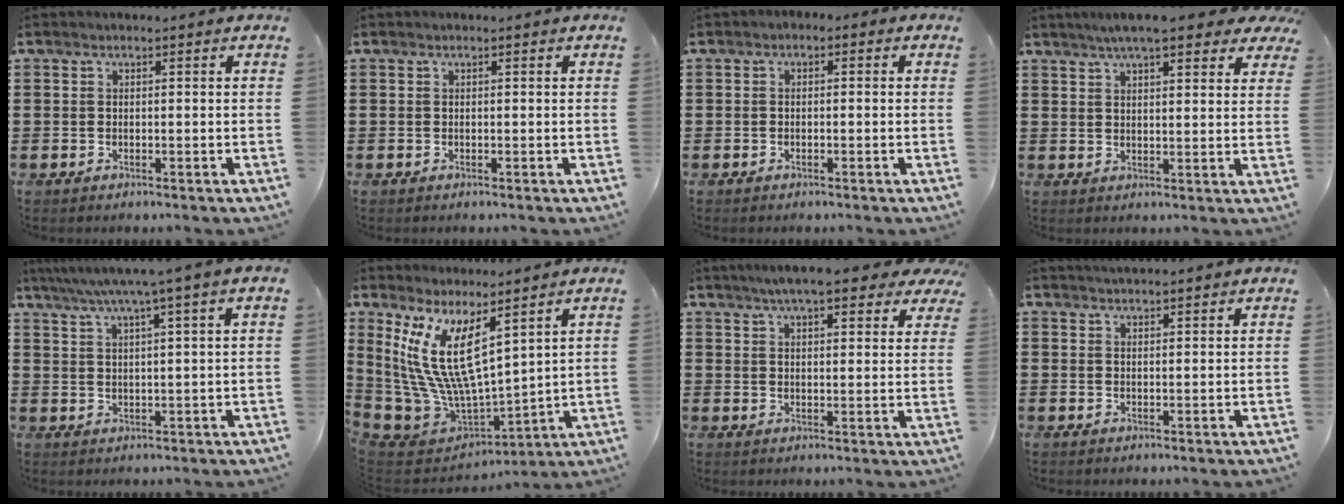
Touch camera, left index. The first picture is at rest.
{"total": 0.0}
{"total": 1.0, "force": [-0.9, 0.4, 0.2], "torque": [-0.006, 0.002, -0.019]}
{"total": 6.9, "force": [5.6, 0.9, 4.0], "torque": [-0.085, -0.008, 0.098]}
{"total": 5.0, "force": [3.4, -0.8, 3.7], "torque": [-0.081, -0.011, 0.053]}
{"total": 13.9, "force": [5.2, 6.0, 11.4], "torque": [-0.281, -0.046, 0.091]}
{"total": 7.1, "force": [5.9, 1.0, 3.8], "torque": [-0.082, -0.009, 0.105]}
{"total": 1.8, "force": [1.8, -0.1, 0.2], "torque": [-0.008, -0.001, 0.034]}